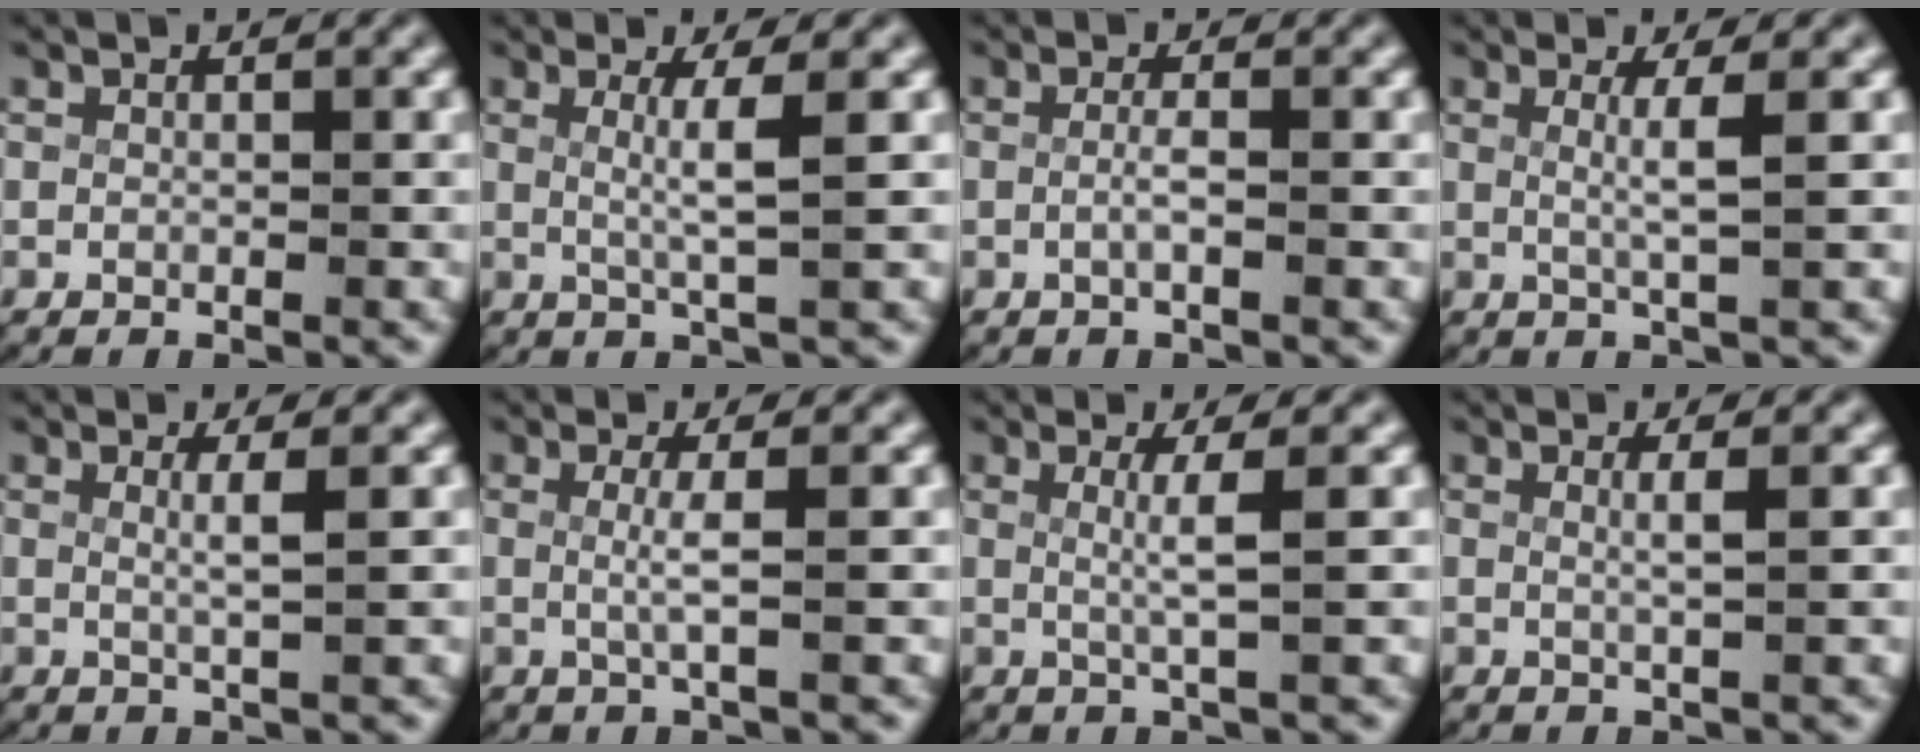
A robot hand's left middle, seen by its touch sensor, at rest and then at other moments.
{"total": 3.1, "force": [0.4, -0.5, 3.0], "torque": [-0.056, -0.011, 0.015]}
{"total": 1.5, "force": [-0.6, -0.1, 1.3], "torque": [-0.032, -0.007, -0.009]}
{"total": 2.6, "force": [0.6, -0.5, 2.5], "torque": [-0.048, -0.010, 0.015]}
{"total": 2.0, "force": [0.7, -0.4, 1.8], "torque": [-0.036, -0.010, 0.017]}
{"total": 2.4, "force": [0.2, -0.2, 2.3], "torque": [-0.053, -0.009, 0.009]}
{"total": 2.7, "force": [0.5, -0.6, 2.6], "torque": [-0.049, -0.008, 0.013]}
{"total": 1.6, "force": [0.5, -0.4, 1.5], "torque": [-0.032, -0.010, 0.012]}